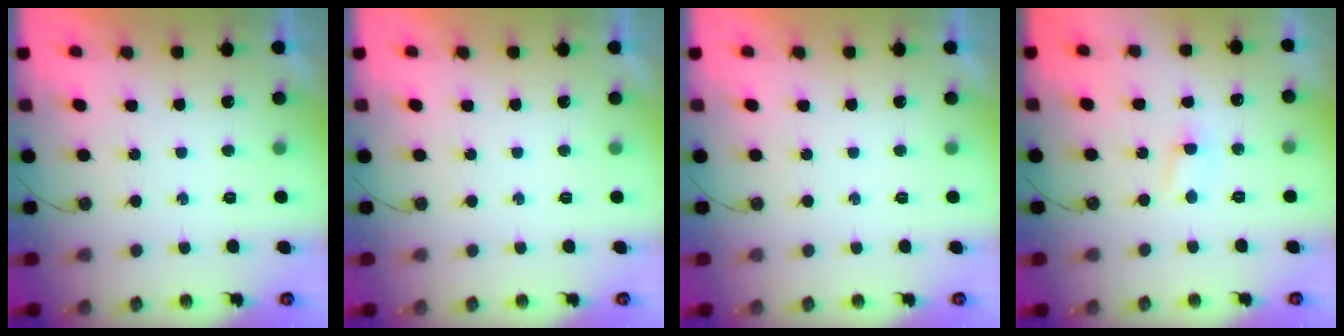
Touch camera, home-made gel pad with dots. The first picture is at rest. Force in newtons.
{"total": 0.0}
{"total": 0.0}
{"total": 2.8, "press": 2.8, "slide": 0.2}